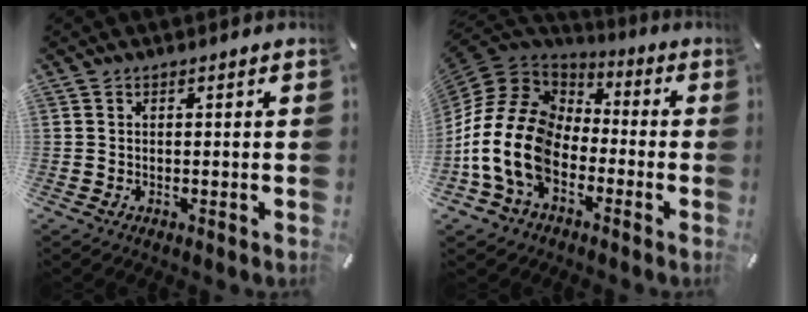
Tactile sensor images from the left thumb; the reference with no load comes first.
{"total": 16.3, "force": [-5.7, 12.3, 9.1], "torque": [-0.218, 0.020, -0.106]}